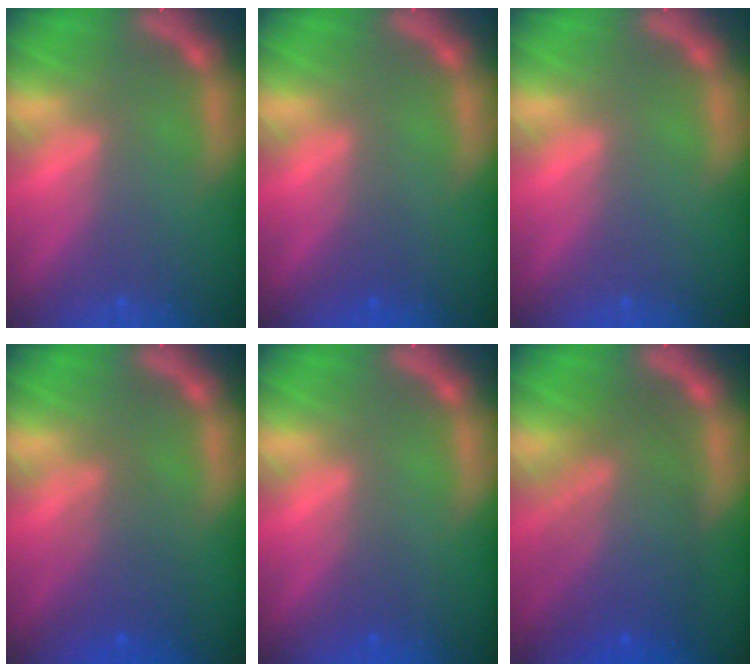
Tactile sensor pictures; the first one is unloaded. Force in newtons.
{"total": 0.9}
{"total": 0.0}
{"total": 3.6}
{"total": 0.9}
{"total": 8.5}